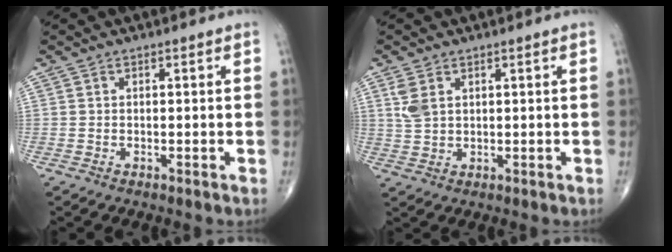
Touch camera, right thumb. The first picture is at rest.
{"total": 3.7, "force": [1.6, 2.2, 2.6], "torque": [-0.055, 0.001, 0.042]}